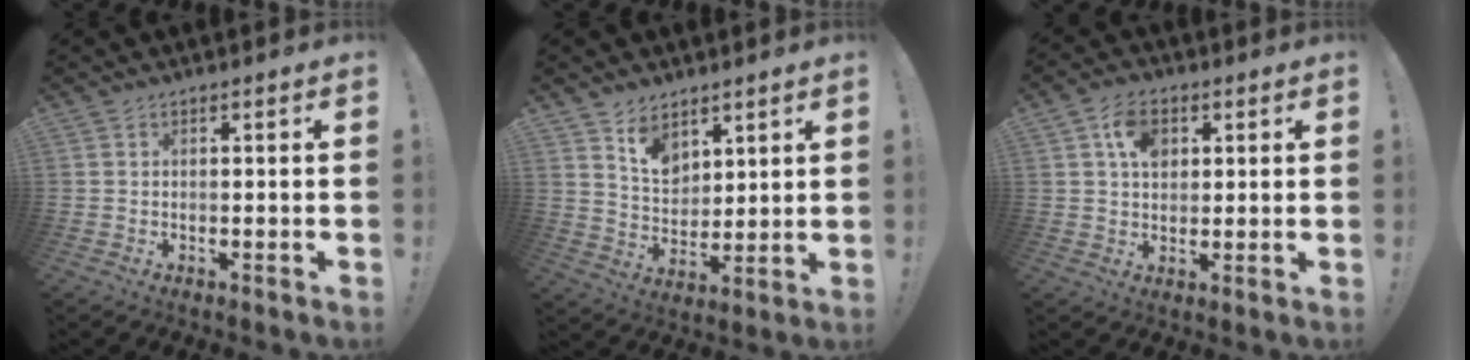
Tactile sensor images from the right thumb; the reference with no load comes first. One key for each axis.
{"total": 8.8, "fx": 6.3, "fy": 5.6, "fz": 2.7, "tx": -0.043, "ty": -0.045, "tz": 0.121}
{"total": 8.1, "fx": 3.1, "fy": 5.9, "fz": 4.7, "tx": -0.079, "ty": 0.004, "tz": 0.058}